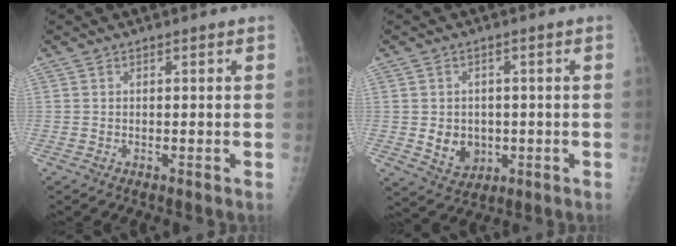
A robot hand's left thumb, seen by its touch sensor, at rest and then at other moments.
{"total": 6.3, "force": [-0.7, 5.3, 3.3], "torque": [-0.027, -0.001, 0.005]}